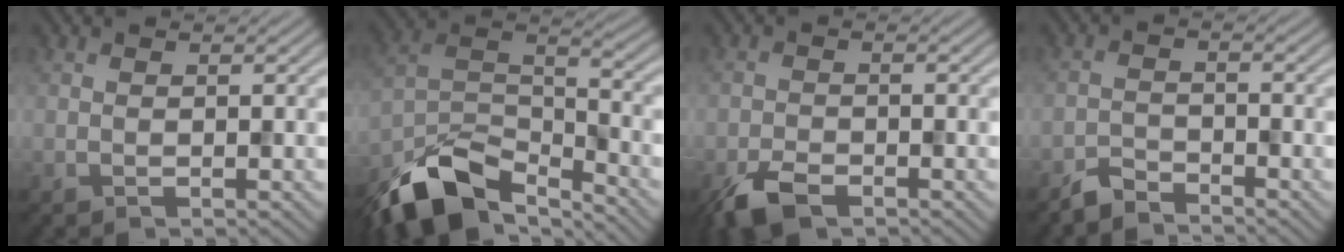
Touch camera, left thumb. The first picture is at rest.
{"total": 12.7, "force": [-9.2, 5.1, 7.0], "torque": [-0.143, -0.015, -0.180]}
{"total": 4.6, "force": [-3.2, 1.9, 2.6], "torque": [-0.052, -0.007, -0.065]}
{"total": 2.8, "force": [-2.7, 0.6, 0.6], "torque": [-0.011, -0.001, -0.062]}